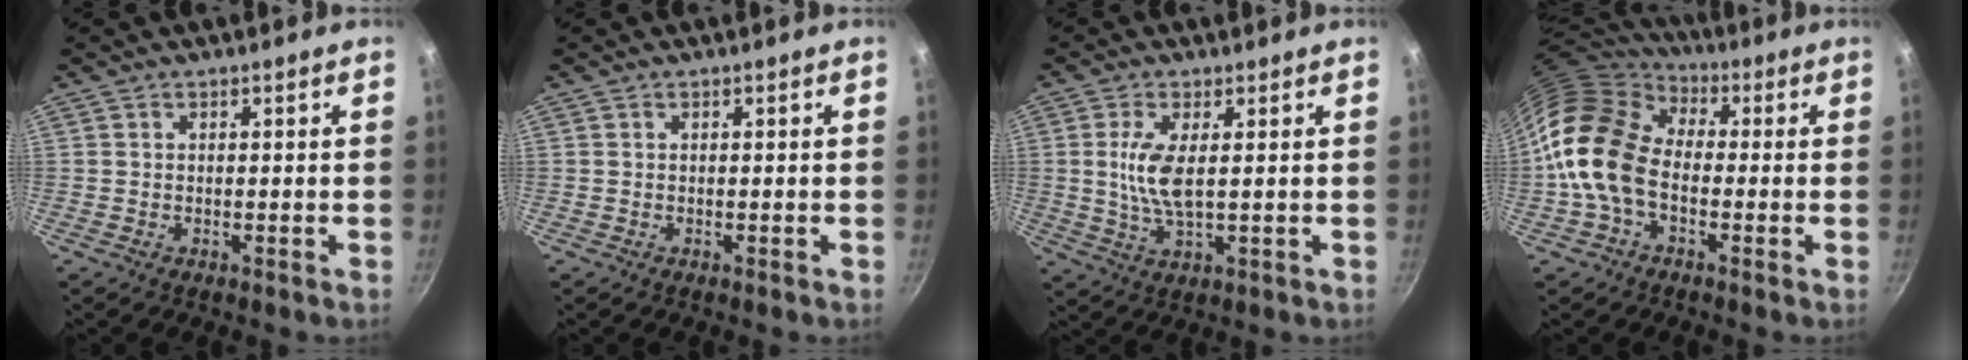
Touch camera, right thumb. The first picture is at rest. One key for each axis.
{"total": 0.0}
{"total": 6.8, "fx": 1.0, "fy": 2.3, "fz": 6.4, "tx": -0.134, "ty": -0.006, "tz": 0.021}
{"total": 15.2, "fx": -1.7, "fy": 10.4, "fz": 10.9, "tx": -0.180, "ty": 0.028, "tz": -0.053}